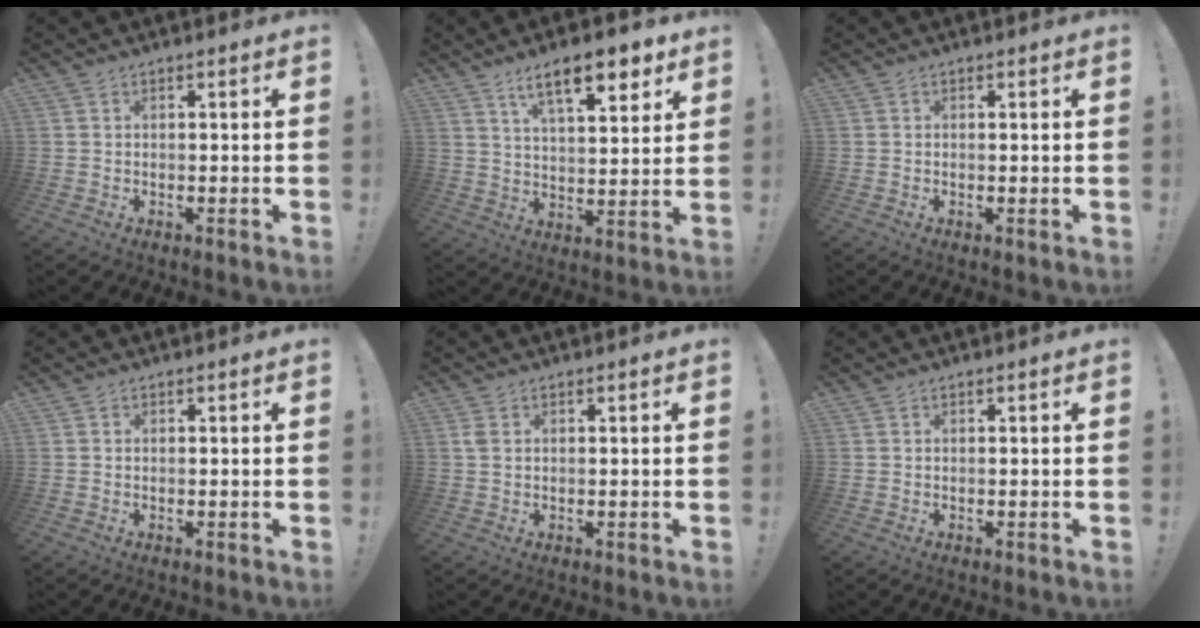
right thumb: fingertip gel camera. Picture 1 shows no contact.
{"total": 13.7, "force": [7.9, 4.5, 10.2], "torque": [-0.152, -0.031, 0.127]}
{"total": 0.6, "force": [0.2, -0.2, 0.5], "torque": [0.001, -0.005, 0.001]}
{"total": 0.0}
{"total": 1.8, "force": [0.6, 1.1, 1.3], "torque": [-0.026, 0.004, 0.010]}
{"total": 0.0}